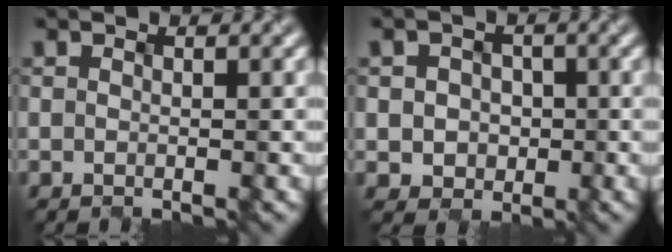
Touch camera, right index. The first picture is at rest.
{"total": 3.1, "force": [-0.4, 2.7, 1.3], "torque": [-0.021, 0.002, -0.014]}